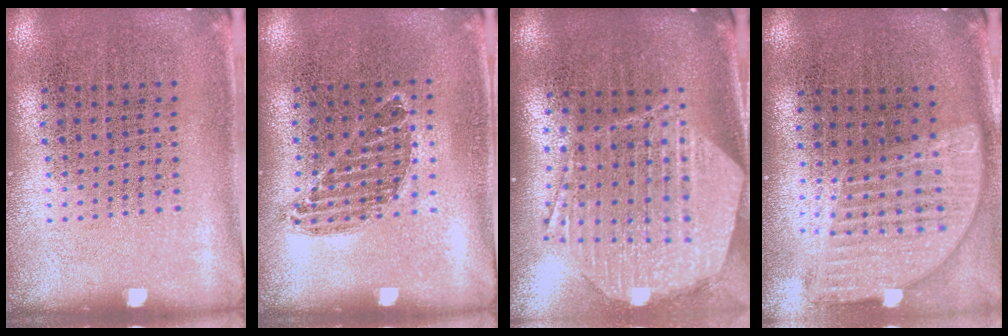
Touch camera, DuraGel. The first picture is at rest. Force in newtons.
{"total": 0.7, "press": 0.7, "slide": 0.2}
{"total": 2.7, "press": 2.1, "slide": 1.7}
{"total": 1.7, "press": 1.5, "slide": 0.9}